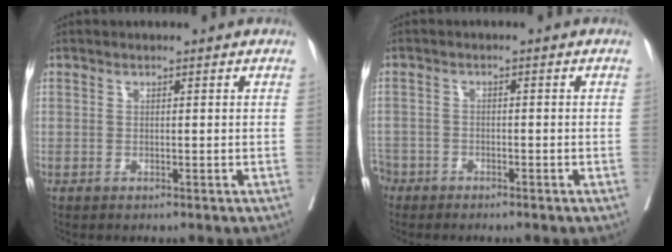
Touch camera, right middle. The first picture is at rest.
{"total": 4.4, "force": [-3.6, 2.4, 0.8], "torque": [-0.016, 0.000, -0.072]}